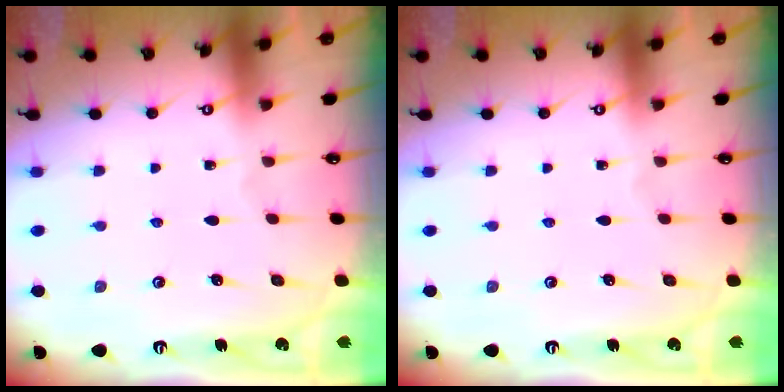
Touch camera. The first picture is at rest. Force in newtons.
{"total": 0.0}